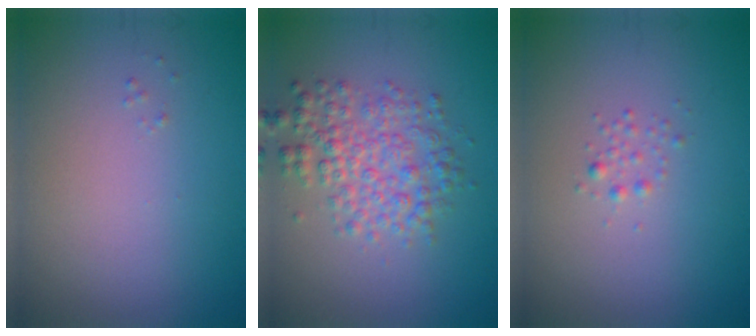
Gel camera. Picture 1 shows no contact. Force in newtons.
{"total": 4.2, "press": 4.2, "slide": 0.1}
{"total": 0.8, "press": 0.8, "slide": 0.0}